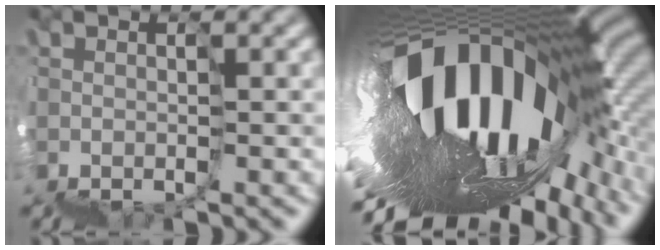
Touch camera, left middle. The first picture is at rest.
{"total": 16.9, "force": [1.8, 6.2, 15.6], "torque": [-0.260, 0.015, 0.022]}